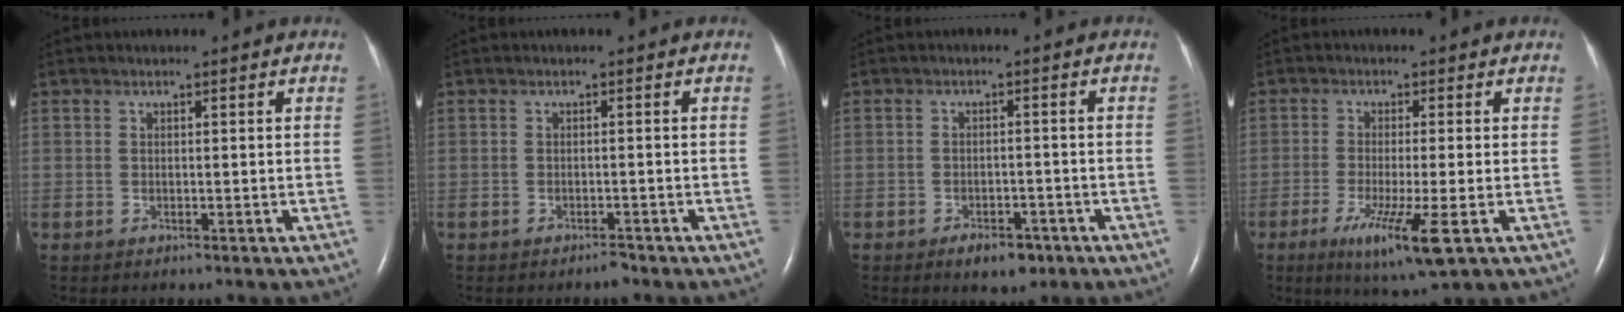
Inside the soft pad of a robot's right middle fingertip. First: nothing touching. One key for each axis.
{"total": 1.2, "fx": -1.1, "fy": 0.3, "fz": 0.5, "tx": -0.011, "ty": -0.001, "tz": -0.013}
{"total": 4.2, "fx": -2.7, "fy": 2.1, "fz": 2.4, "tx": -0.037, "ty": 0.001, "tz": -0.033}
{"total": 8.1, "fx": -3.5, "fy": 0.1, "fz": 7.3, "tx": -0.136, "ty": -0.027, "tz": -0.056}